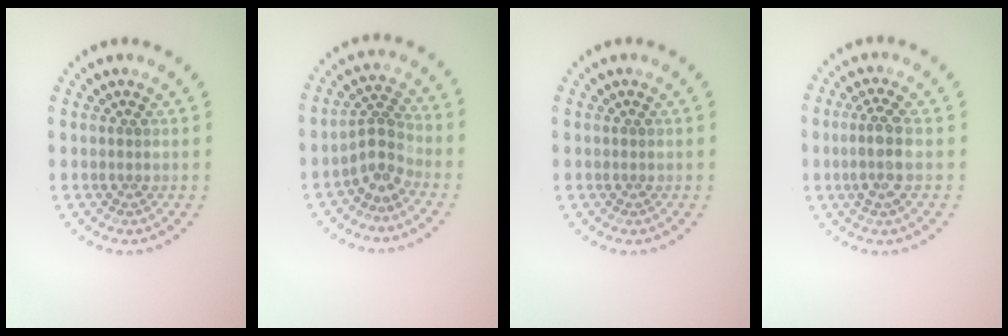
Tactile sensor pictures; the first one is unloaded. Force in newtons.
{"total": 2.6, "press": 1.8, "slide": 1.9}
{"total": 0.0}
{"total": 2.4, "press": 2.2, "slide": 1.1}